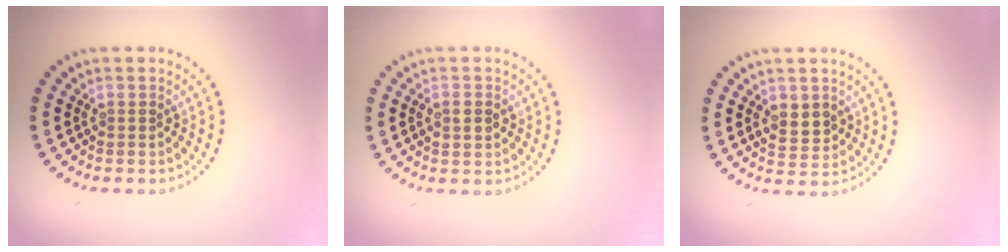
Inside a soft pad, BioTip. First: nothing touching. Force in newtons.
{"total": 2.1, "press": 2.1, "slide": 0.2}
{"total": 2.5, "press": 2.5, "slide": 0.4}